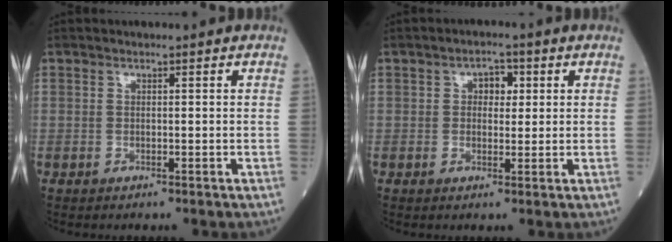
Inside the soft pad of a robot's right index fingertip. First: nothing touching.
{"total": 3.1, "force": [0.9, 2.0, 2.2], "torque": [-0.027, 0.010, 0.011]}